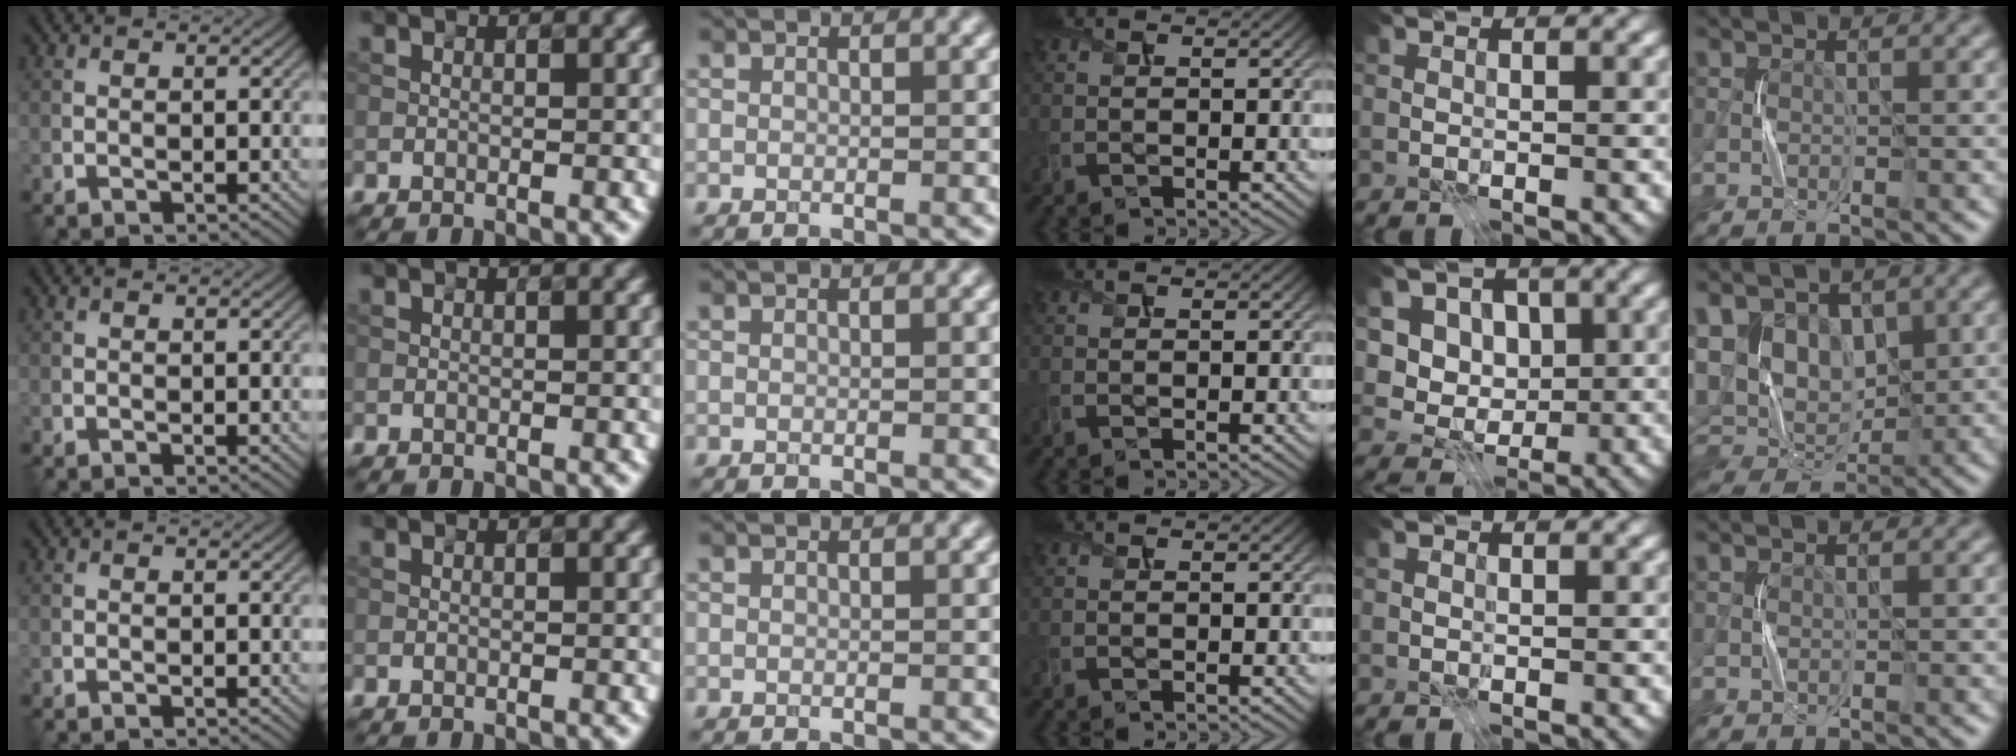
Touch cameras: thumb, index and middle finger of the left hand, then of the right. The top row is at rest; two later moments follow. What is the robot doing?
{"motion": "press", "object": "gel pad"}